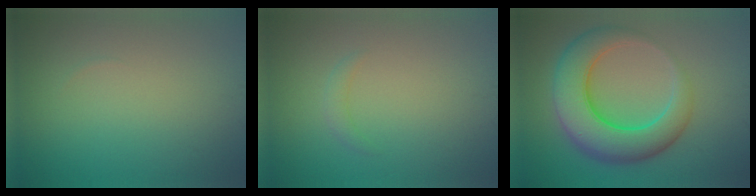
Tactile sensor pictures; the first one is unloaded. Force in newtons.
{"total": 1.0, "press": 1.0, "slide": 0.1}
{"total": 8.7, "press": 8.7, "slide": 0.1}